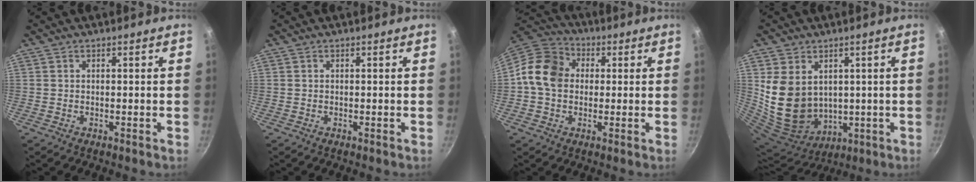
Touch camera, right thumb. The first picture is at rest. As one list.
[{"total": 0.0}, {"total": 11.4, "force": [0.6, 9.4, 6.5], "torque": [-0.086, 0.021, -0.010]}, {"total": 15.2, "force": [2.8, 11.9, 9.0], "torque": [-0.161, -0.022, 0.082]}]